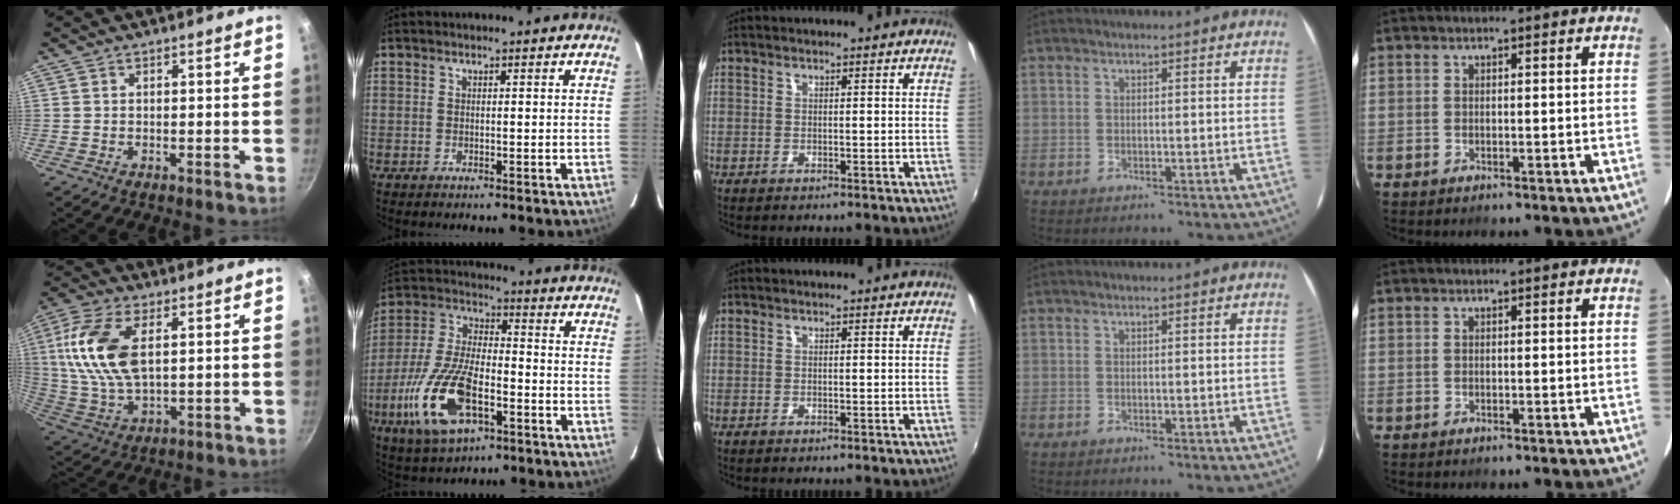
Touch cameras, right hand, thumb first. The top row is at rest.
{"thumb": {"total": 15.3, "force": [3.4, 8.0, 12.5], "torque": [-0.249, -0.003, 0.066]}, "index": {"total": 17.8, "force": [-7.2, 8.0, 14.2], "torque": [-0.316, -0.019, -0.131]}}